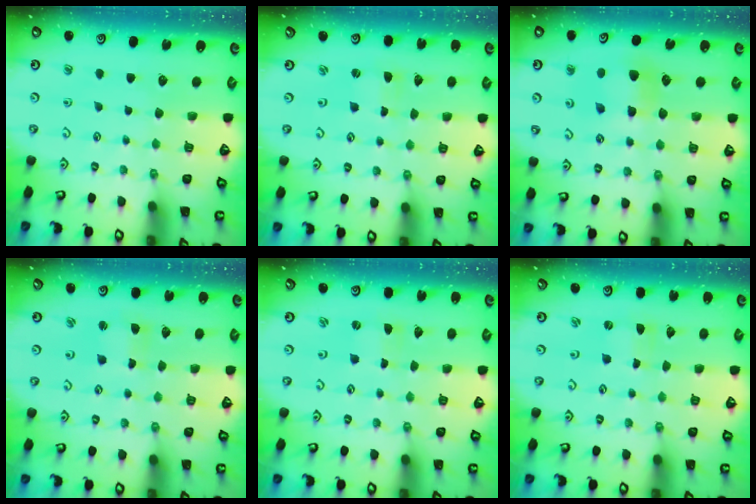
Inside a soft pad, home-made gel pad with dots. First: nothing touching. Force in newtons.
{"total": 1.3, "press": 1.2, "slide": 0.3}
{"total": 5.9, "press": 5.9, "slide": 0.3}
{"total": 1.5, "press": 1.5, "slide": 0.3}
{"total": 0.0}
{"total": 0.0}